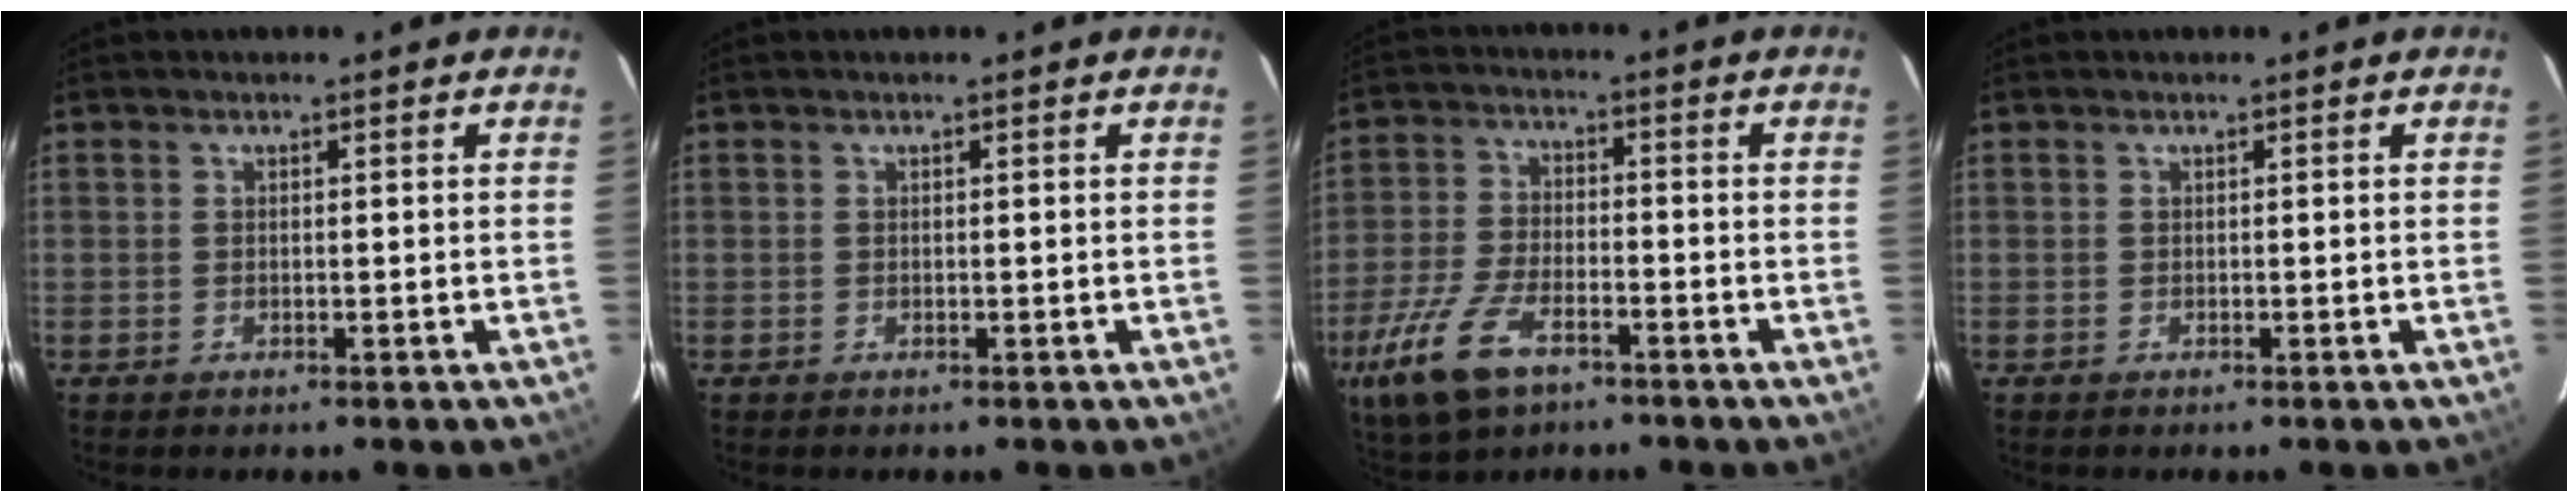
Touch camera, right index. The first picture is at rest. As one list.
[{"total": 0.0}, {"total": 13.6, "force": [-7.9, 6.3, 9.1], "torque": [-0.216, -0.024, -0.151]}, {"total": 0.0}]